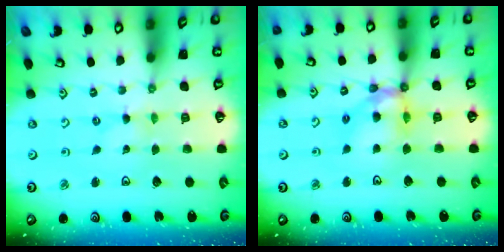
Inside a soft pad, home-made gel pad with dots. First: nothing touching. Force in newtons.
{"total": 11.5, "press": 11.5, "slide": 1.1}